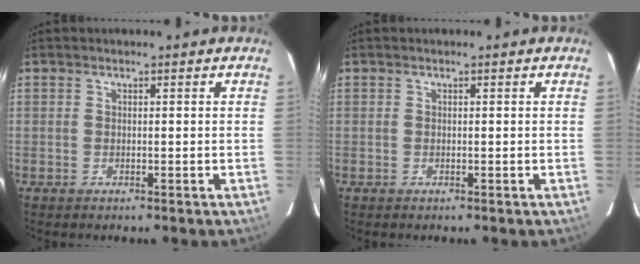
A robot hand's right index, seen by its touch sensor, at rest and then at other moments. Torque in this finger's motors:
{"motor_torque": [0.00, 0.00, 0.02, 0.00]}